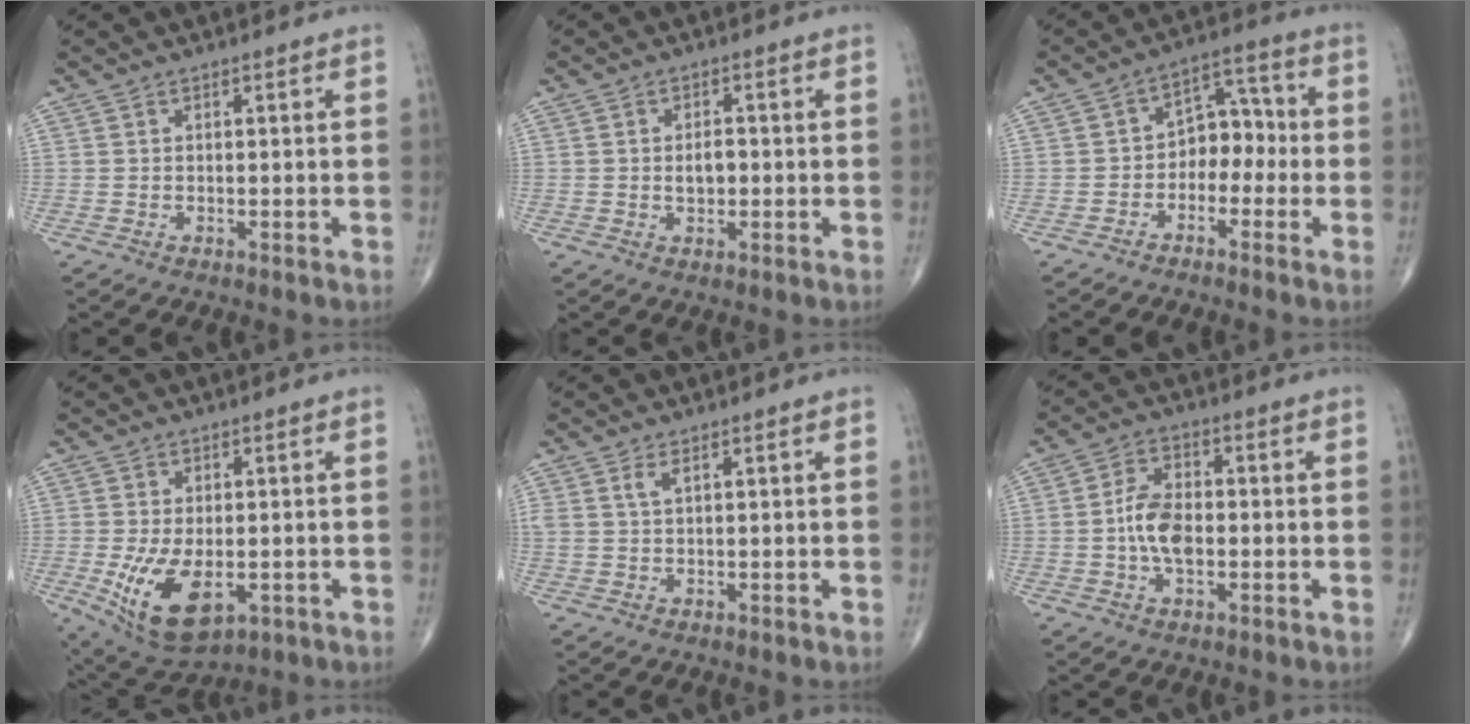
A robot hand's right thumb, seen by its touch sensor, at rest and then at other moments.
{"total": 3.1, "force": [-0.3, 1.9, 2.5], "torque": [-0.036, 0.004, -0.004]}
{"total": 7.5, "force": [-1.9, 5.3, 4.9], "torque": [-0.036, 0.043, -0.046]}
{"total": 12.0, "force": [-3.0, 6.6, 9.6], "torque": [-0.162, -0.009, -0.030]}
{"total": 1.8, "force": [0.8, 0.6, 1.4], "torque": [-0.036, 0.005, 0.022]}
{"total": 7.6, "force": [-1.1, 4.3, 6.2], "torque": [-0.113, 0.013, -0.026]}